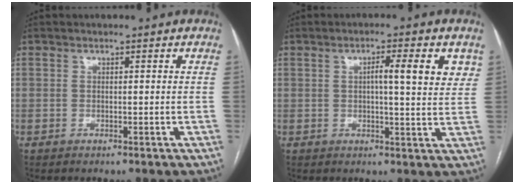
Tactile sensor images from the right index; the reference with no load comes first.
{"total": 6.5, "force": [2.3, 0.9, 6.0], "torque": [-0.083, 0.006, 0.026]}